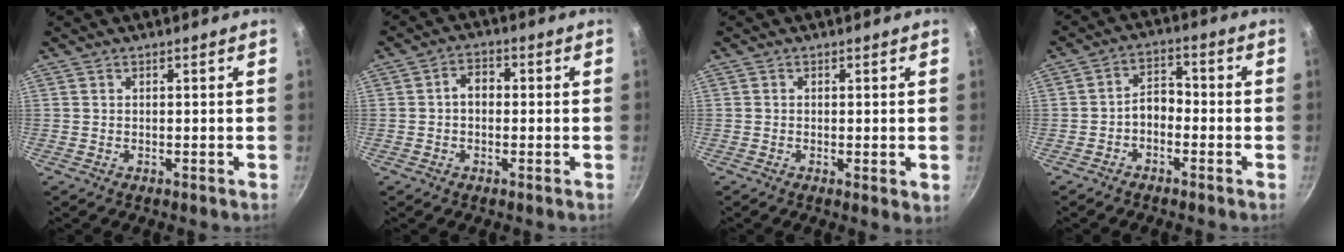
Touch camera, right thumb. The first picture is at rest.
{"total": 3.8, "force": [-0.1, 2.7, 2.6], "torque": [-0.031, 0.016, -0.010]}
{"total": 2.3, "force": [-0.3, 0.6, 2.2], "torque": [-0.040, -0.009, -0.008]}
{"total": 4.8, "force": [-1.7, 3.2, 3.2], "torque": [-0.040, 0.030, -0.041]}